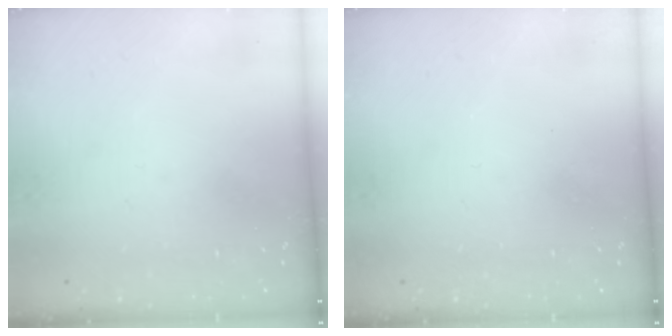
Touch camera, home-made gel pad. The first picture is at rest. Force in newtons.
{"total": 0.0}